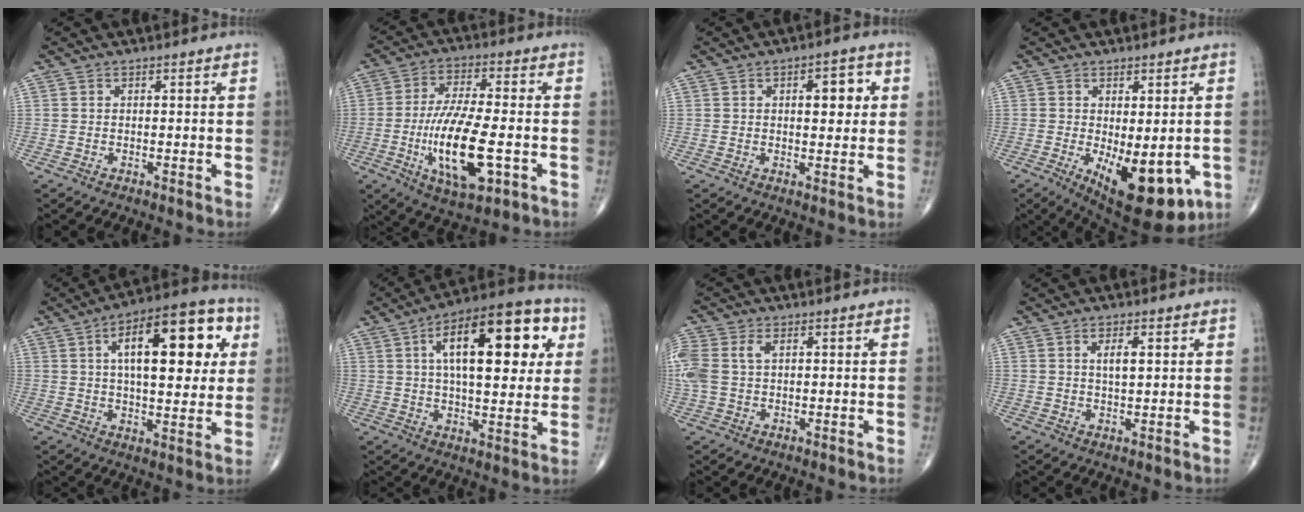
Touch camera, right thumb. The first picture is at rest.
{"total": 16.2, "force": [-3.9, 5.6, 14.7], "torque": [-0.274, 0.002, -0.061]}
{"total": 6.4, "force": [1.5, 3.0, 5.4], "torque": [-0.048, 0.000, 0.018]}
{"total": 13.8, "force": [-4.0, 6.0, 11.8], "torque": [-0.155, -0.021, -0.037]}
{"total": 20.2, "force": [5.7, 8.6, 17.4], "torque": [-0.219, 0.005, 0.075]}
{"total": 22.1, "force": [6.4, 9.4, 19.0], "torque": [-0.256, 0.005, 0.087]}
{"total": 8.5, "force": [1.9, 5.3, 6.4], "torque": [-0.185, 0.021, 0.043]}
{"total": 3.3, "force": [1.2, 1.1, 3.0], "torque": [-0.049, -0.005, 0.019]}